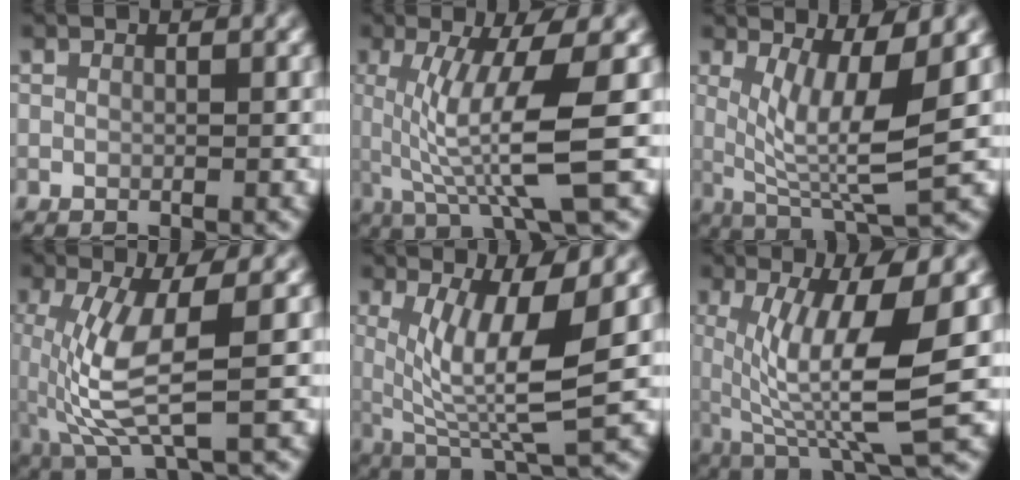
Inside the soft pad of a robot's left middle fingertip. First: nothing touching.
{"total": 7.4, "force": [0.2, 1.2, 7.3], "torque": [-0.125, -0.003, 0.010]}
{"total": 7.2, "force": [0.9, 1.6, 7.0], "torque": [-0.123, -0.012, 0.026]}
{"total": 6.9, "force": [-0.2, 1.9, 6.6], "torque": [-0.158, -0.009, 0.005]}
{"total": 8.3, "force": [1.0, 2.0, 8.0], "torque": [-0.142, -0.012, 0.025]}
{"total": 10.0, "force": [0.5, 2.2, 9.7], "torque": [-0.168, -0.009, 0.016]}